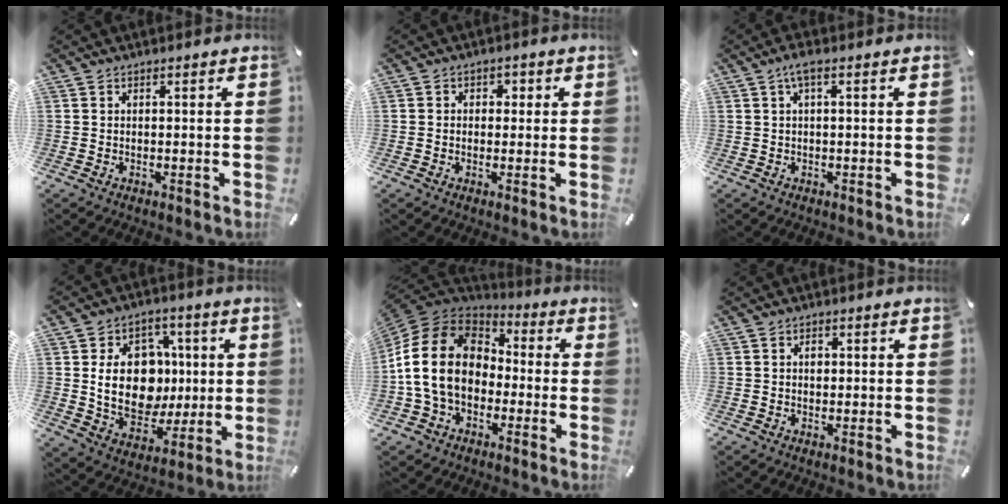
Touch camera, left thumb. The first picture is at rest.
{"total": 2.4, "force": [-0.6, 2.1, 1.0], "torque": [-0.011, 0.008, -0.018]}
{"total": 2.7, "force": [0.7, 0.6, 2.5], "torque": [-0.049, 0.002, 0.011]}
{"total": 17.0, "force": [1.8, 13.5, 10.3], "torque": [-0.183, -0.003, 0.040]}
{"total": 16.9, "force": [-1.9, 13.5, 9.9], "torque": [-0.224, 0.025, -0.042]}
{"total": 1.4, "force": [0.2, 1.1, 0.8], "torque": [-0.010, 0.002, 0.000]}